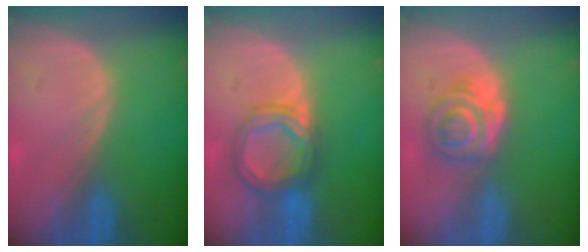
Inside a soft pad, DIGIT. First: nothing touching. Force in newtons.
{"total": 5.9, "press": 5.9, "slide": 0.3}
{"total": 6.5, "press": 5.4, "slide": 3.7}